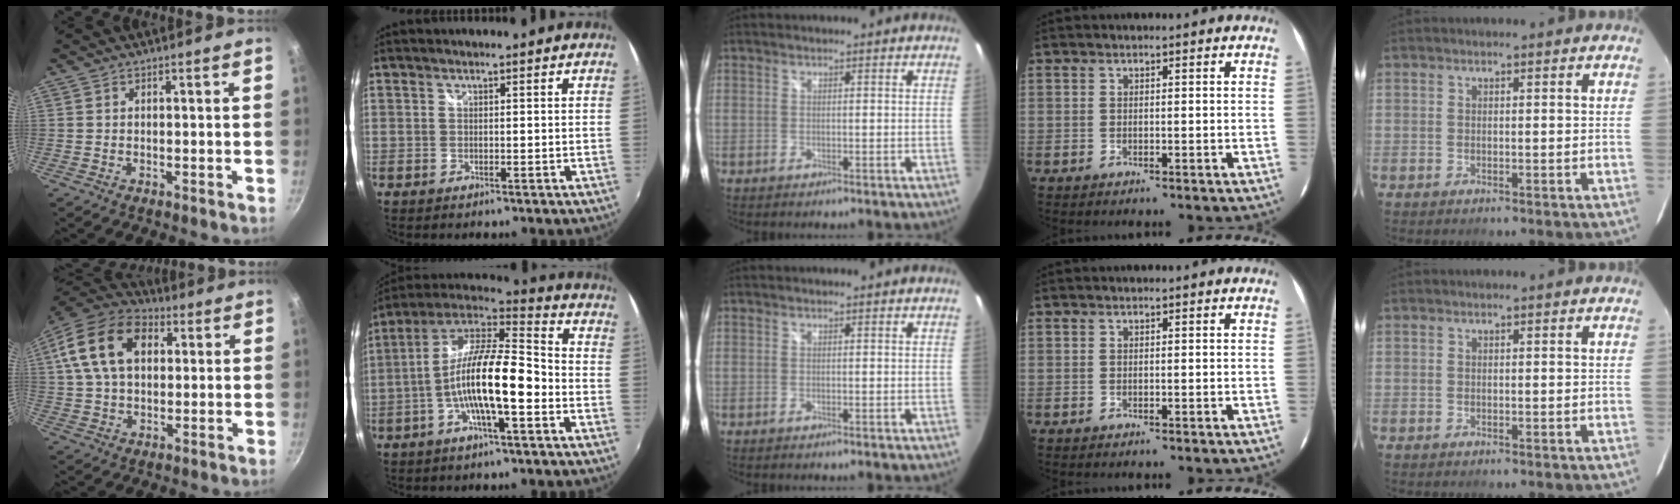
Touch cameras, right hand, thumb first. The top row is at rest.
{"thumb": {"total": 16.8, "force": [4.5, 11.2, 11.6], "torque": [-0.194, 0.019, 0.066]}, "index": {"total": 15.3, "force": [-4.2, 3.3, 14.3], "torque": [-0.260, 0.004, -0.085]}}